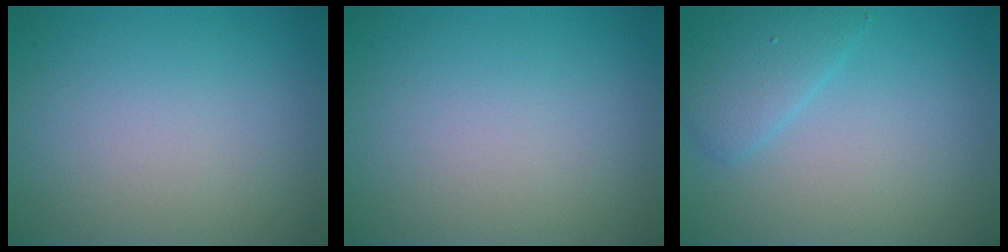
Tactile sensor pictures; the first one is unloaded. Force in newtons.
{"total": 0.0}
{"total": 2.7, "press": 2.7, "slide": 0.2}